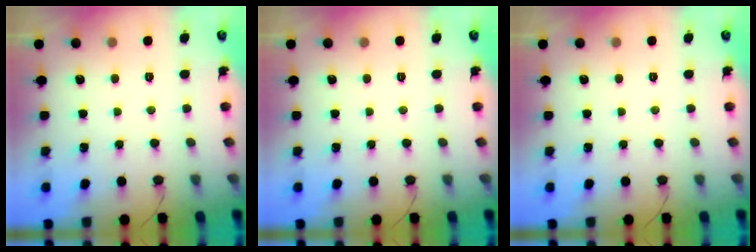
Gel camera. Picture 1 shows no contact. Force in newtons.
{"total": 0.0}
{"total": 0.0}